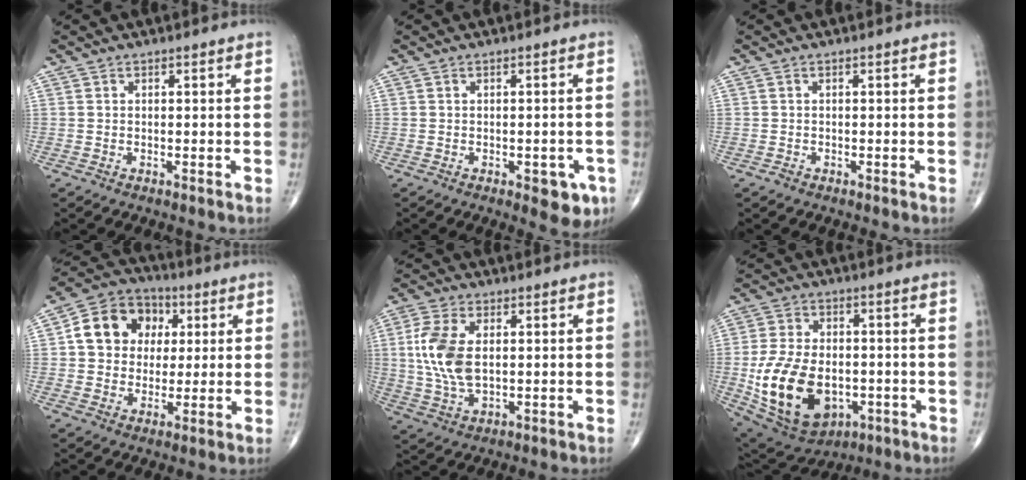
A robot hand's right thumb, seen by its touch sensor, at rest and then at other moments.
{"total": 5.6, "force": [-2.4, 2.7, 4.3], "torque": [-0.026, 0.004, -0.023]}
{"total": 0.6, "force": [-0.4, 0.4, 0.2], "torque": [0.000, 0.000, -0.009]}
{"total": 13.0, "force": [2.6, 11.0, 6.6], "torque": [-0.079, 0.011, 0.035]}
{"total": 10.7, "force": [1.3, 5.9, 8.8], "torque": [-0.192, -0.004, 0.028]}
{"total": 19.5, "force": [-4.1, 12.8, 14.2], "torque": [-0.251, 0.002, -0.045]}